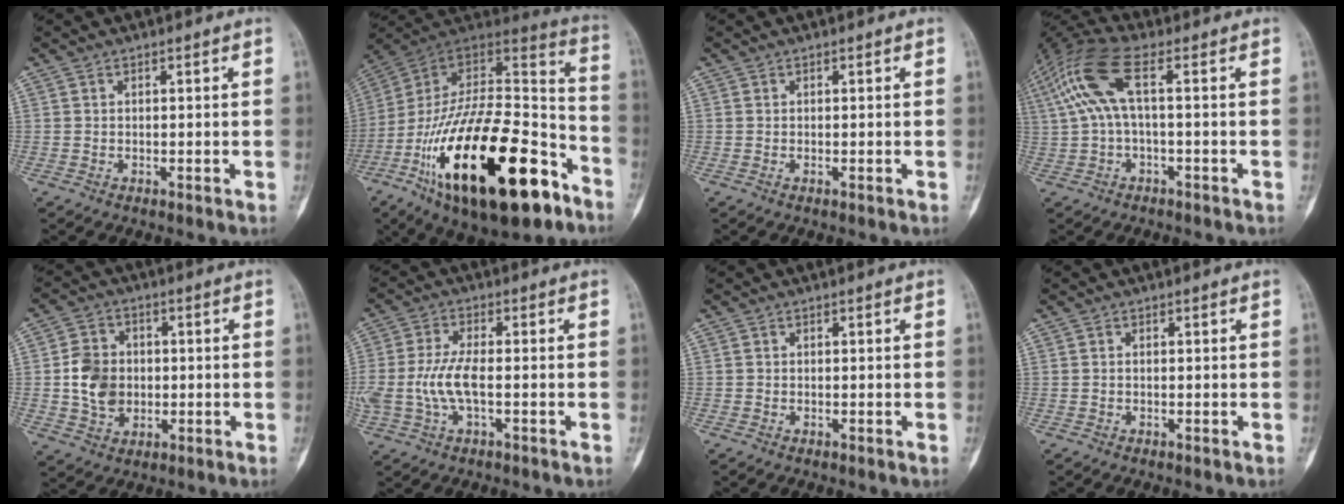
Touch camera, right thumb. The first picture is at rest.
{"total": 36.5, "force": [-17.0, 15.2, 28.5], "torque": [-0.475, 0.057, -0.271]}
{"total": 0.0}
{"total": 10.7, "force": [1.6, 3.2, 10.1], "torque": [-0.254, 0.044, 0.030]}
{"total": 9.1, "force": [-0.4, 7.4, 5.3], "torque": [-0.072, 0.004, -0.005]}
{"total": 7.8, "force": [-1.2, 3.2, 7.0], "torque": [-0.173, 0.012, -0.023]}
{"total": 0.0}
{"total": 0.0}